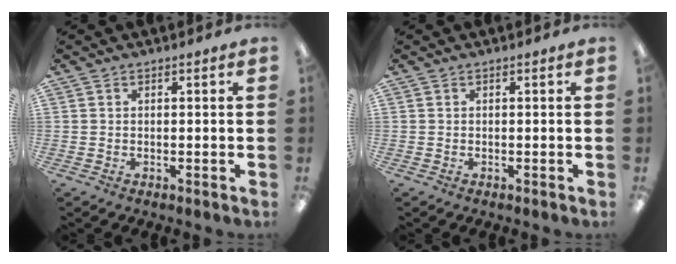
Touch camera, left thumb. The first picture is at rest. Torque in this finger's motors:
{"motor_torque": [-0.12, 0.11, 0.10, 0.10, 0.00]}